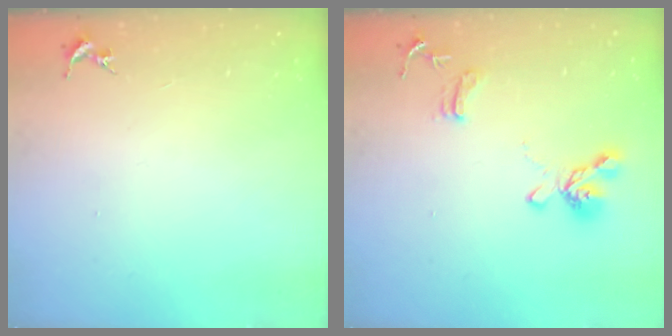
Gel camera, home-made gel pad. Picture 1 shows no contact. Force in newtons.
{"total": 14.7, "press": 14.6, "slide": 1.5}